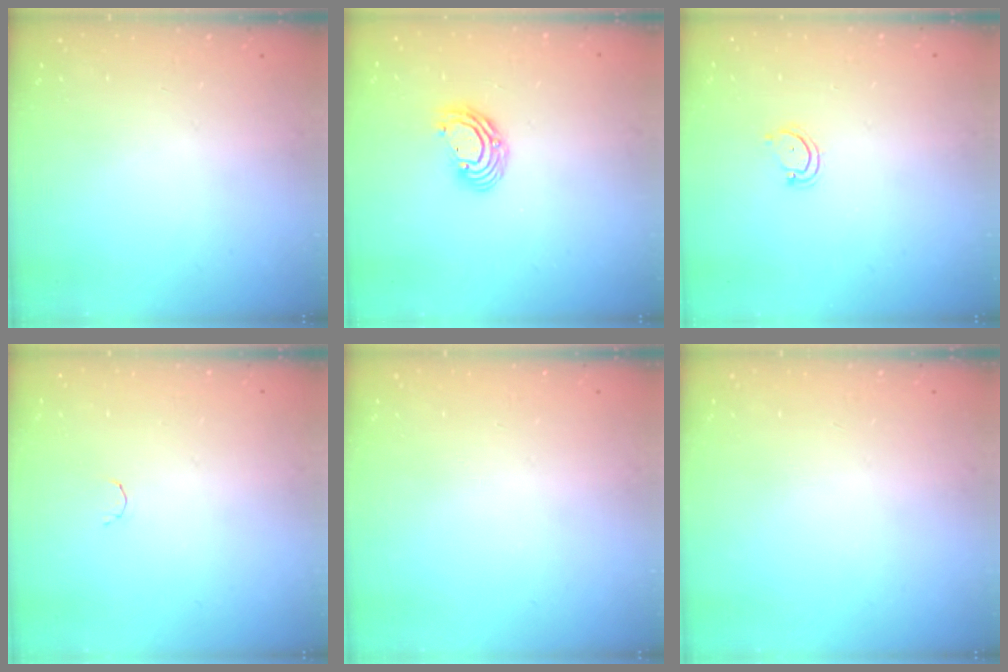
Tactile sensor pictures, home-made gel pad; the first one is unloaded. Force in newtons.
{"total": 7.6, "press": 7.6, "slide": 0.9}
{"total": 3.8, "press": 3.8, "slide": 0.2}
{"total": 1.8, "press": 1.7, "slide": 0.4}
{"total": 0.0}
{"total": 0.0}